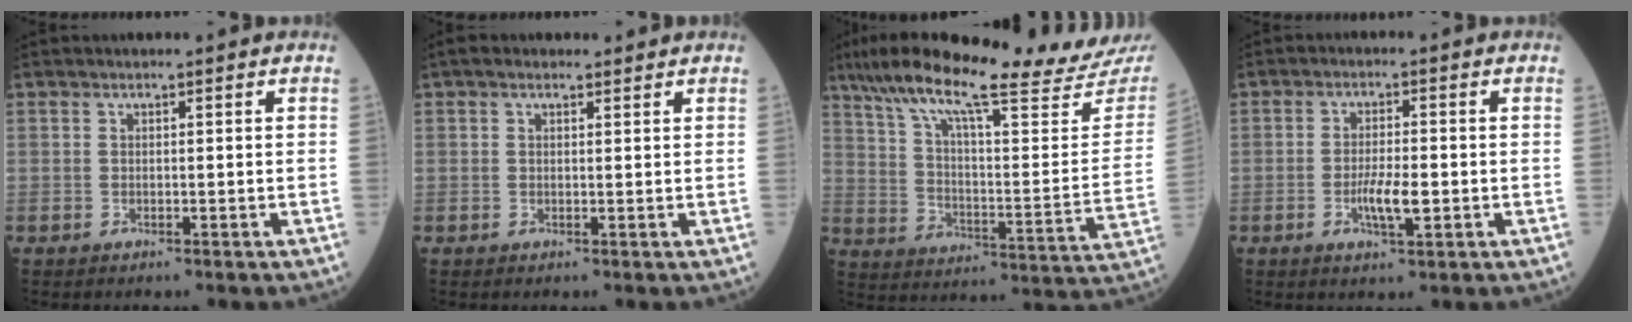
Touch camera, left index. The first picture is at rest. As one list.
[{"total": 1.9, "force": [1.4, 0.9, 1.0], "torque": [-0.022, 0.019, 0.022]}, {"total": 27.0, "force": [22.8, 1.0, 14.4], "torque": [-0.242, -0.041, 0.323]}, {"total": 4.6, "force": [-1.2, 1.0, 4.3], "torque": [-0.085, -0.003, -0.019]}]